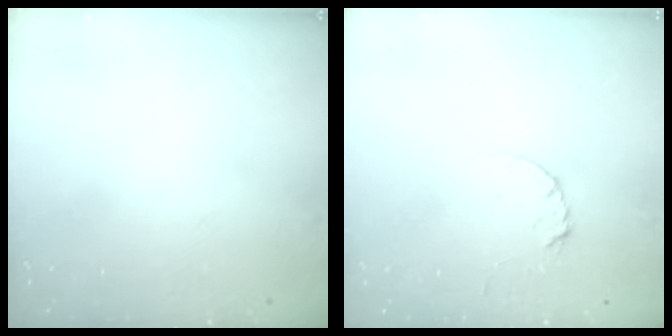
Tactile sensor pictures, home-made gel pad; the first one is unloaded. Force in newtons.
{"total": 3.5, "press": 3.5, "slide": 0.4}